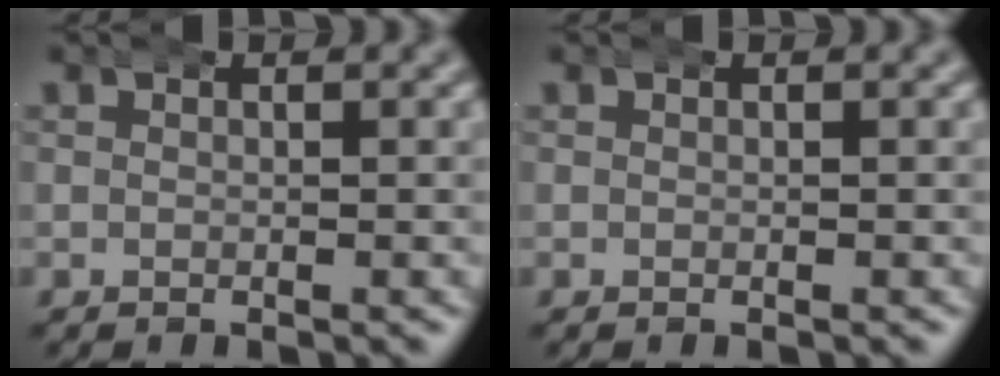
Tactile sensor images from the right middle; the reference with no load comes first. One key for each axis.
{"total": 0.0}